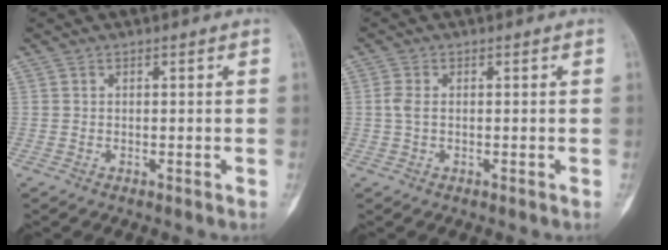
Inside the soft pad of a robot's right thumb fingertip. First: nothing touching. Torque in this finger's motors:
{"motor_torque": [-0.01, 1.02, 0.27, -0.27, 0.06]}